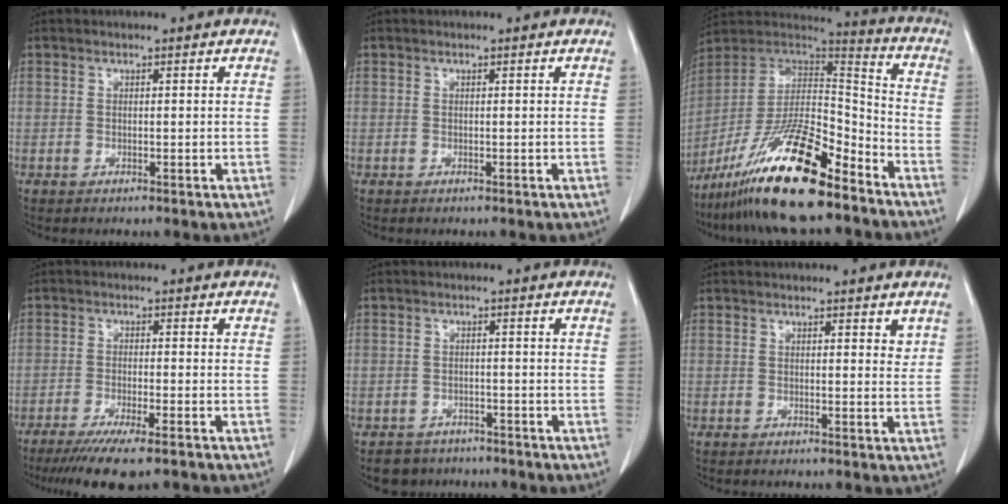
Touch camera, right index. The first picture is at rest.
{"total": 0.0}
{"total": 20.2, "force": [-13.9, 3.8, 14.1], "torque": [-0.268, -0.009, -0.250]}
{"total": 9.5, "force": [-7.2, 0.8, 6.2], "torque": [-0.090, -0.019, -0.109]}
{"total": 4.1, "force": [-3.0, 2.7, -0.4], "torque": [0.005, 0.011, -0.046]}
{"total": 1.5, "force": [1.1, 0.7, 0.8], "torque": [-0.006, -0.005, 0.010]}